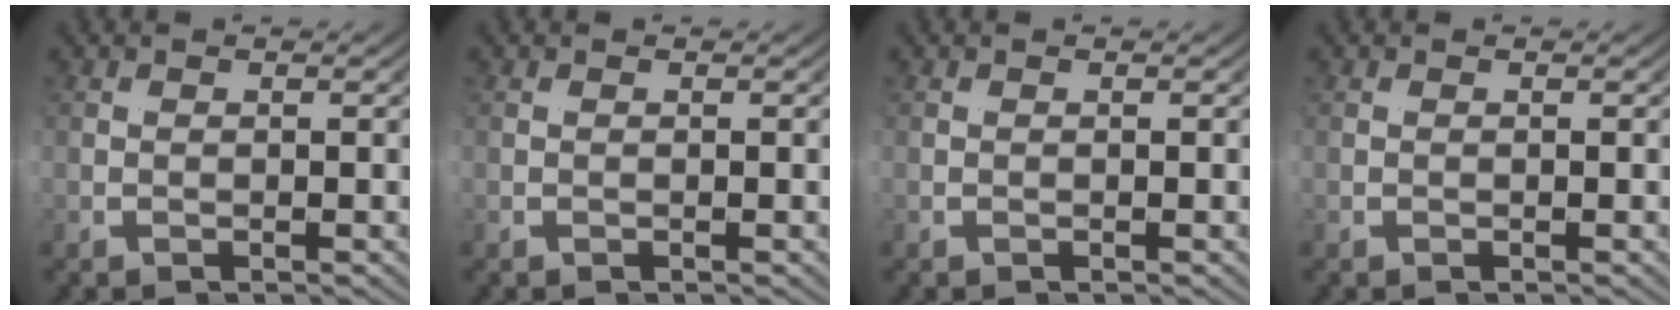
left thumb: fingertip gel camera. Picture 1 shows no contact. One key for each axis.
{"total": 0.0}
{"total": 0.0}
{"total": 0.0}